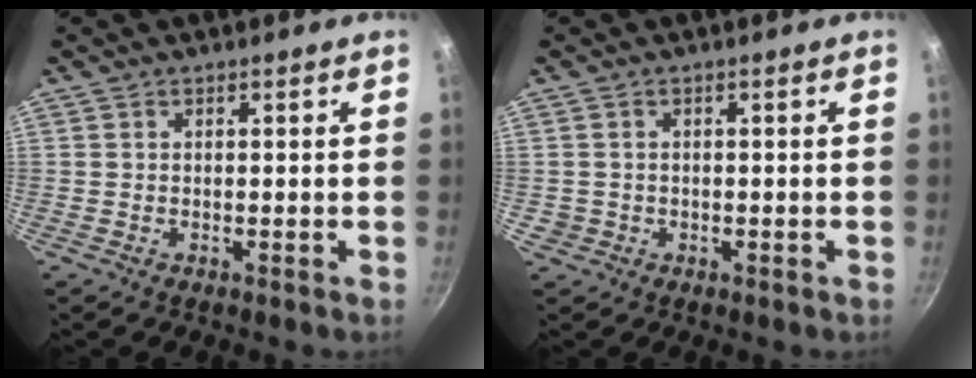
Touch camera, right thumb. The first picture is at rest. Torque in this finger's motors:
{"motor_torque": [0.59, 0.15, 0.04, -0.57, 0.00]}